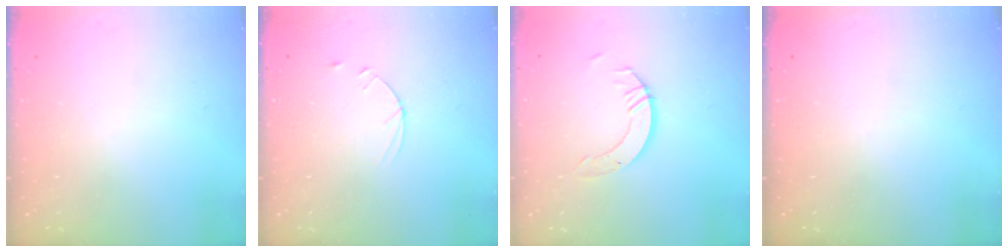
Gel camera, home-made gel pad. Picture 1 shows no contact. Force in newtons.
{"total": 3.6, "press": 3.5, "slide": 0.4}
{"total": 6.0, "press": 6.0, "slide": 0.4}
{"total": 0.0}